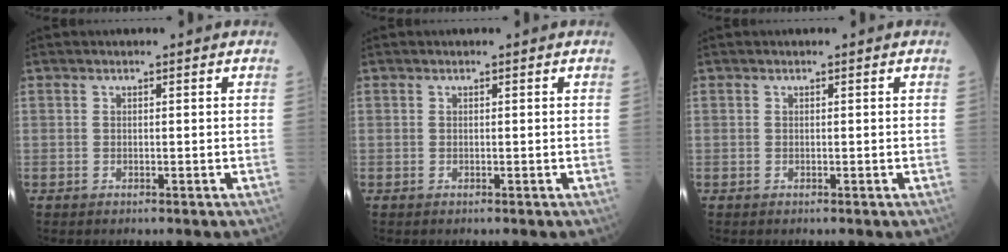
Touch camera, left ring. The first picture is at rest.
{"total": 0.0}
{"total": 0.0}